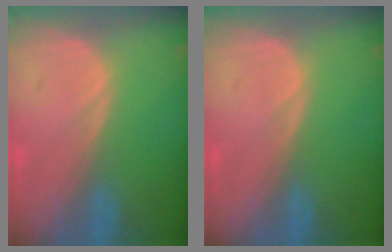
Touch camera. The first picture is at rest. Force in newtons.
{"total": 0.0}